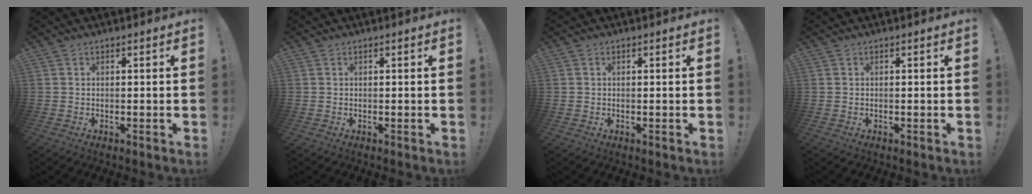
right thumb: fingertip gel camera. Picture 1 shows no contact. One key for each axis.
{"total": 0.0}
{"total": 0.0}
{"total": 0.0}